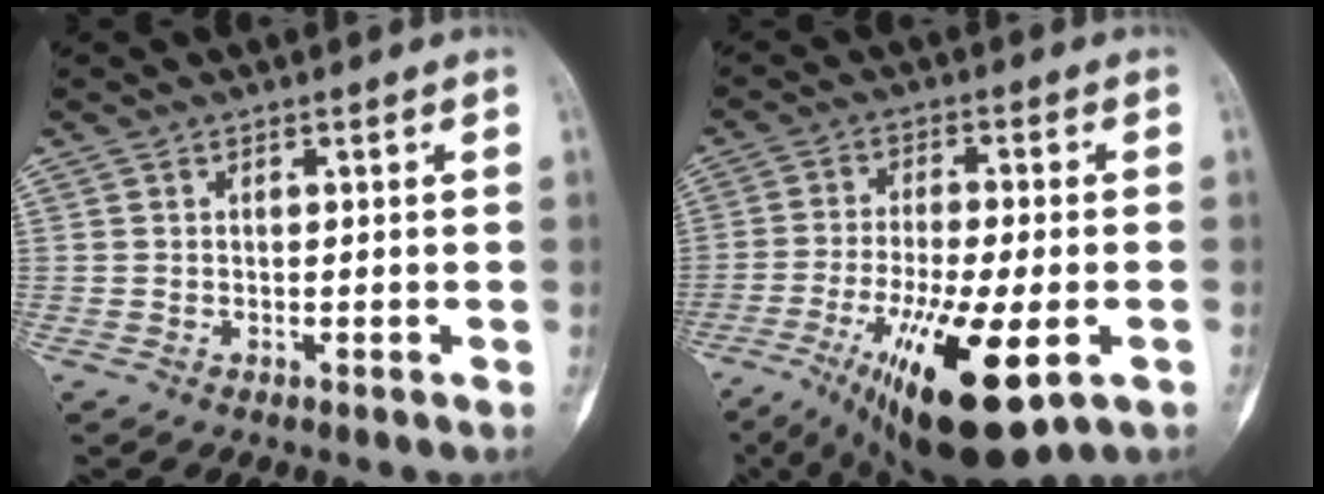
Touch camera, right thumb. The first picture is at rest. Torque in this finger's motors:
{"motor_torque": [0.90, 0.73, 1.85, -0.92, 0.36]}